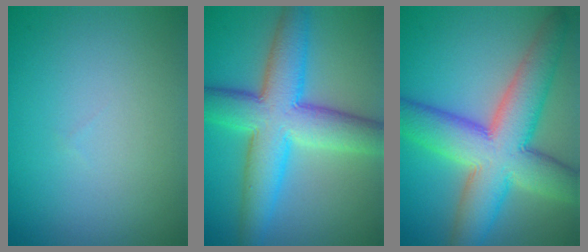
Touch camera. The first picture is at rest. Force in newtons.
{"total": 9.3, "press": 9.3, "slide": 0.1}
{"total": 10.9, "press": 10.9, "slide": 0.4}